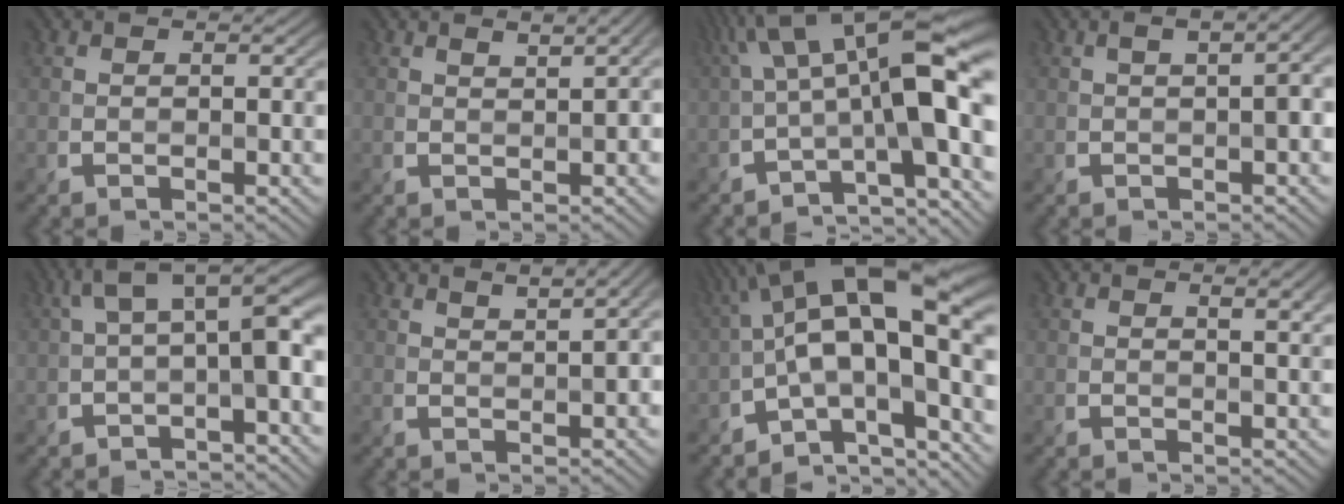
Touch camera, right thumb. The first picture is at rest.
{"total": 2.2, "force": [1.3, 0.4, 1.7], "torque": [-0.025, 0.005, 0.022]}
{"total": 14.1, "force": [-0.2, 4.3, 13.4], "torque": [-0.207, 0.025, -0.007]}
{"total": 3.7, "force": [0.5, 1.3, 3.4], "torque": [-0.042, 0.016, 0.008]}
{"total": 6.8, "force": [0.1, 2.1, 6.5], "torque": [-0.104, 0.017, -0.003]}
{"total": 3.4, "force": [1.8, 0.8, 2.8], "torque": [-0.042, 0.013, 0.031]}
{"total": 16.5, "force": [-1.9, 6.3, 15.2], "torque": [-0.213, 0.027, -0.043]}
{"total": 3.0, "force": [1.7, 0.8, 2.4], "torque": [-0.031, 0.000, 0.024]}